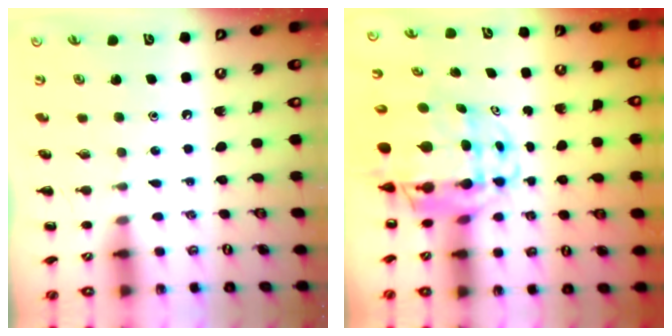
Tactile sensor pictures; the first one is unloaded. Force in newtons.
{"total": 10.4, "press": 10.0, "slide": 2.8}